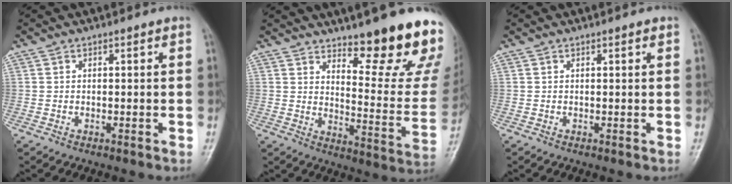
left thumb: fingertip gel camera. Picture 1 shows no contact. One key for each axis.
{"total": 17.3, "fx": 12.3, "fy": 3.7, "fz": 11.5, "tx": -0.115, "ty": -0.112, "tz": 0.173}
{"total": 0.6, "fx": 0.3, "fy": 0.2, "fz": 0.5, "tx": -0.007, "ty": 0.002, "tz": 0.001}